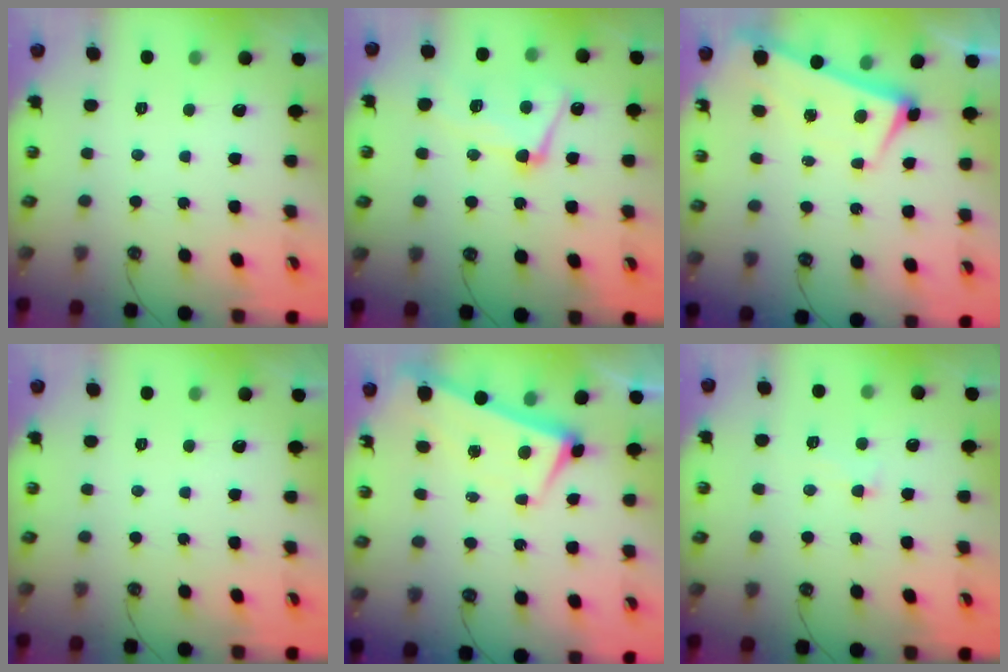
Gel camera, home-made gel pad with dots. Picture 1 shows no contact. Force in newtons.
{"total": 10.0, "press": 9.9, "slide": 1.0}
{"total": 1.6, "press": 0.6, "slide": 1.4}
{"total": 0.0}
{"total": 1.6, "press": 0.6, "slide": 1.4}
{"total": 0.8, "press": 0.5, "slide": 0.7}